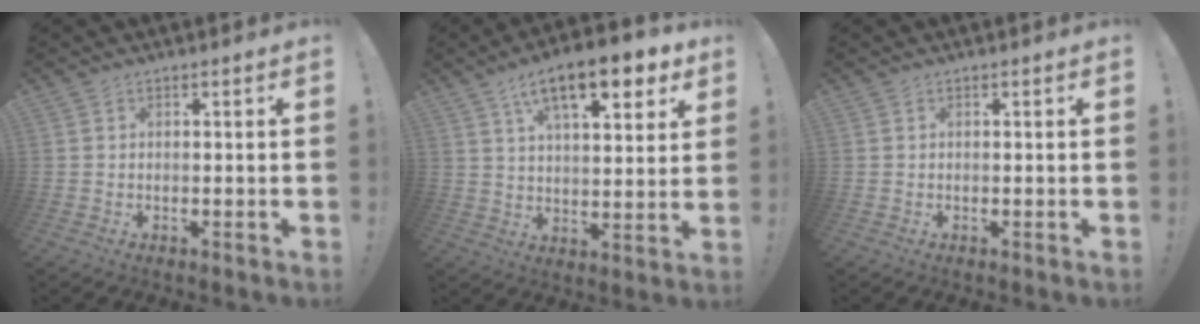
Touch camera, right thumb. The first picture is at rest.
{"total": 16.0, "force": [8.5, 5.8, 12.2], "torque": [-0.188, -0.035, 0.136]}
{"total": 0.0}